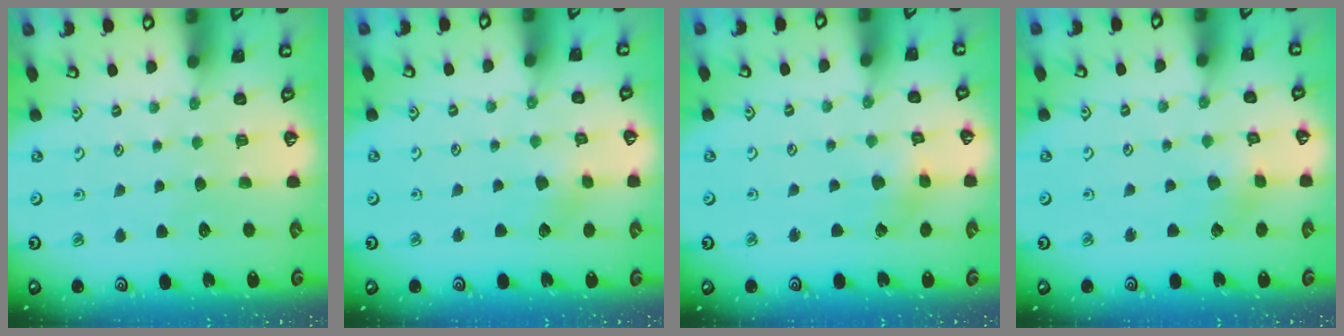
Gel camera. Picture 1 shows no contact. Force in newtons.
{"total": 2.8, "press": 2.7, "slide": 0.4}
{"total": 2.7, "press": 2.7, "slide": 0.2}
{"total": 1.9, "press": 1.9, "slide": 0.2}